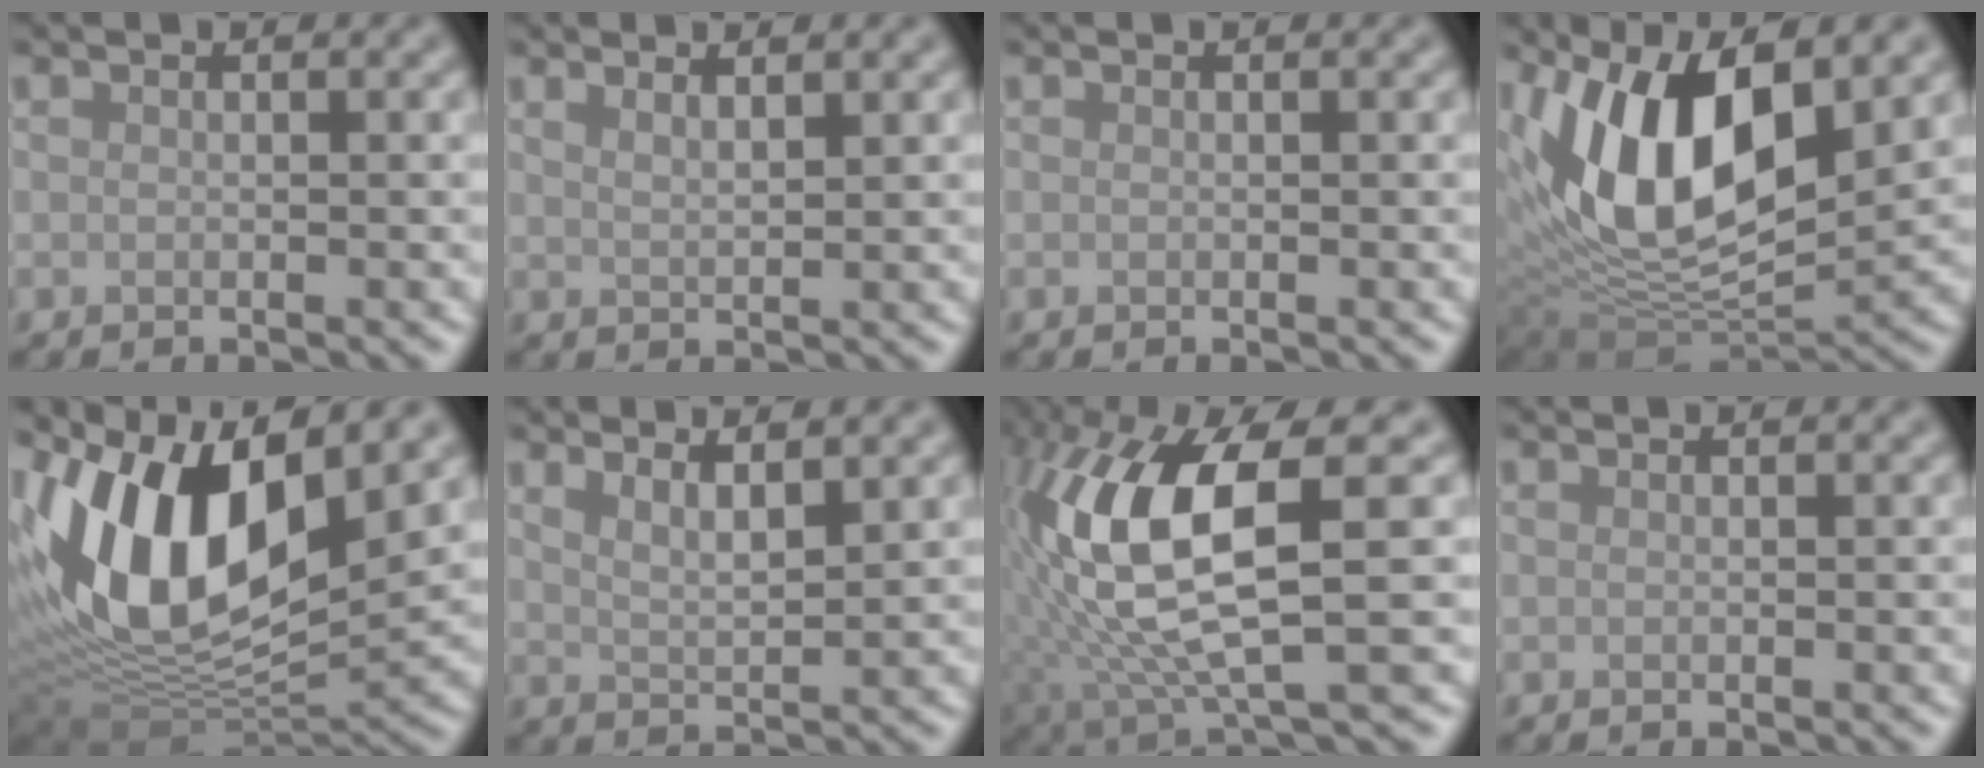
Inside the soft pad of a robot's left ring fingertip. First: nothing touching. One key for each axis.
{"total": 1.8, "fx": 1.4, "fy": 0.5, "fz": 1.0, "tx": -0.008, "ty": 0.003, "tz": 0.014}
{"total": 0.0}
{"total": 12.9, "fx": 4.3, "fy": 5.9, "fz": 10.7, "tx": -0.188, "ty": -0.005, "tz": 0.074}
{"total": 14.1, "fx": 4.3, "fy": 7.2, "fz": 11.3, "tx": -0.210, "ty": 0.005, "tz": 0.071}
{"total": 2.7, "fx": 2.0, "fy": 0.7, "fz": 1.7, "tx": -0.017, "ty": -0.001, "tz": 0.031}
{"total": 11.2, "fx": 1.3, "fy": 3.5, "fz": 10.5, "tx": -0.218, "ty": -0.002, "tz": 0.028}
{"total": 0.0}